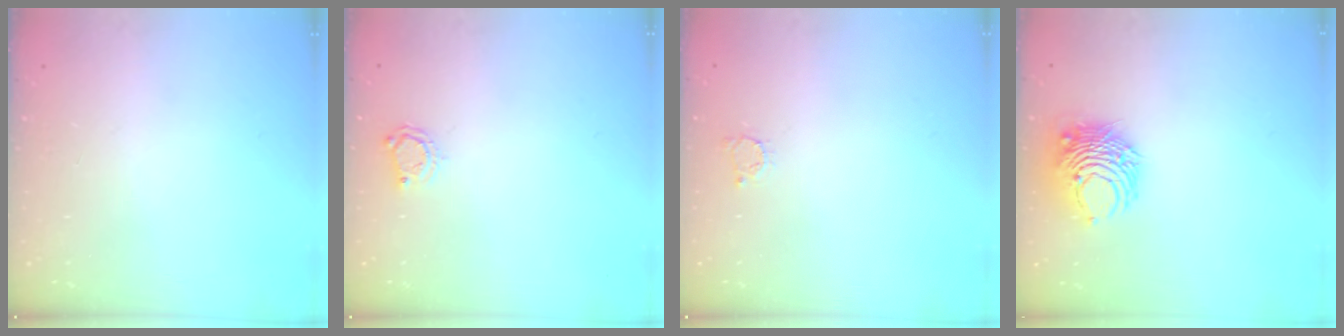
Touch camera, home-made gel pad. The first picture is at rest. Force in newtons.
{"total": 3.9, "press": 3.9, "slide": 0.6}
{"total": 2.5, "press": 2.5, "slide": 0.3}
{"total": 8.4, "press": 8.4, "slide": 0.5}